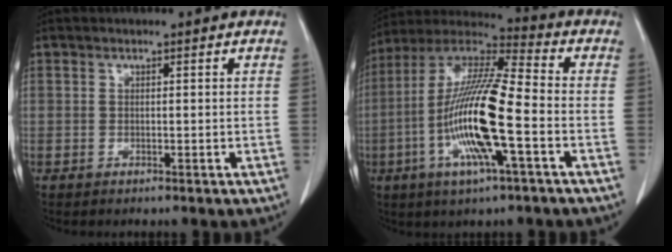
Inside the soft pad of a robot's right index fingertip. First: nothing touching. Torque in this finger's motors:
{"motor_torque": [2.10, -0.04, 0.59, 0.21]}